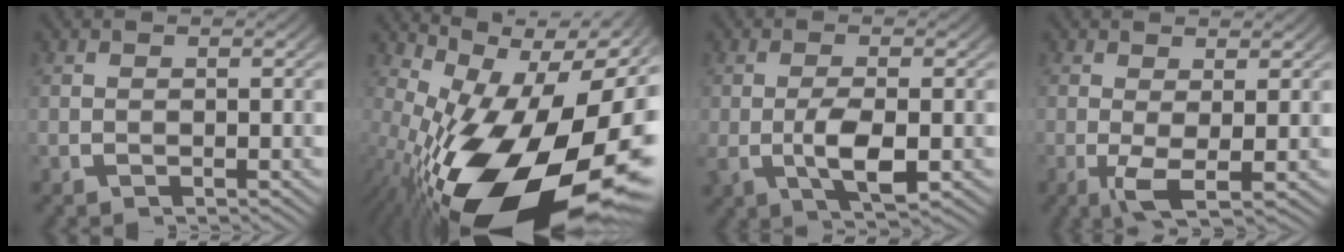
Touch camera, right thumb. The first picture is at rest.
{"total": 21.5, "force": [-2.4, 11.8, 17.7], "torque": [-0.303, -0.067, 0.000]}
{"total": 4.6, "force": [-0.5, 2.1, 4.0], "torque": [-0.076, -0.009, -0.004]}
{"total": 3.5, "force": [-0.4, 1.5, 3.2], "torque": [-0.066, -0.022, -0.003]}